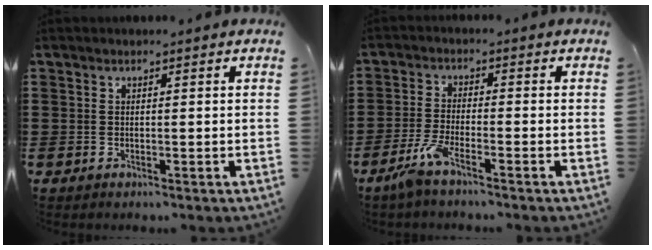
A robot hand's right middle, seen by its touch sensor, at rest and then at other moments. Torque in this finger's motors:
{"motor_torque": [0.61, -0.55, 0.14, 0.10]}